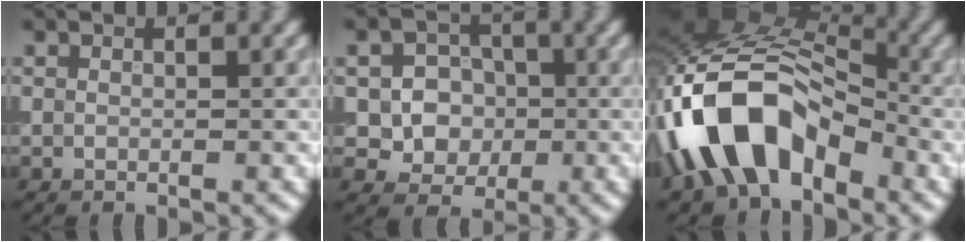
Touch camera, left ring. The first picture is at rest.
{"total": 5.6, "force": [-0.4, 5.0, 2.4], "torque": [-0.020, 0.004, -0.026]}
{"total": 11.3, "force": [-4.7, 6.8, 7.7], "torque": [-0.146, 0.009, -0.094]}